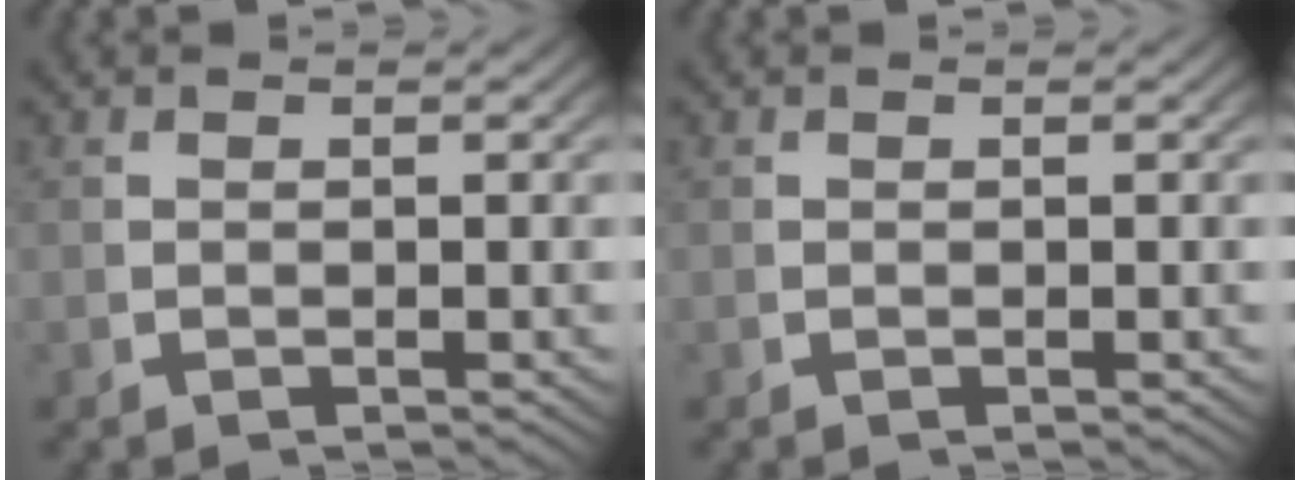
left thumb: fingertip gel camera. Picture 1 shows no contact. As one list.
[{"total": 0.0}]